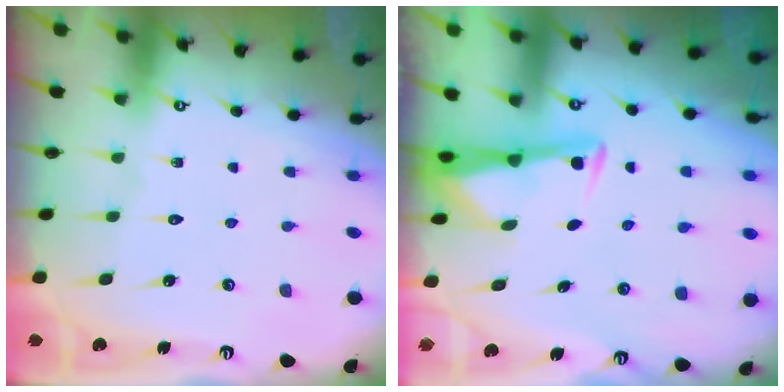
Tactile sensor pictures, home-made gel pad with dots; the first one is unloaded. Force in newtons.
{"total": 3.0, "press": 2.9, "slide": 0.4}